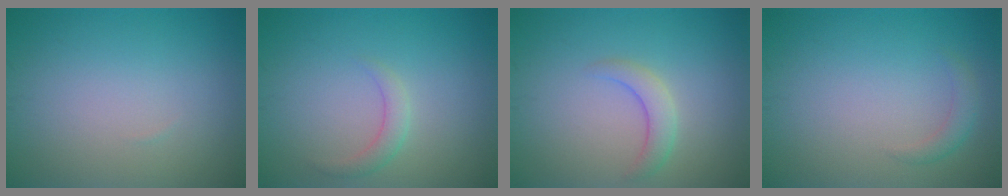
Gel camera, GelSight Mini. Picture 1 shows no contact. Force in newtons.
{"total": 1.6, "press": 1.6, "slide": 0.1}
{"total": 2.1, "press": 2.1, "slide": 0.3}
{"total": 1.3, "press": 1.3, "slide": 0.1}